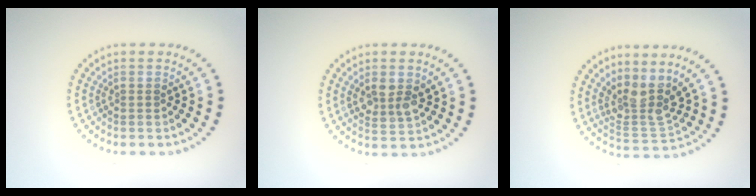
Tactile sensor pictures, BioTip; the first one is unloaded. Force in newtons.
{"total": 2.7, "press": 2.6, "slide": 0.8}
{"total": 3.8, "press": 2.8, "slide": 2.5}